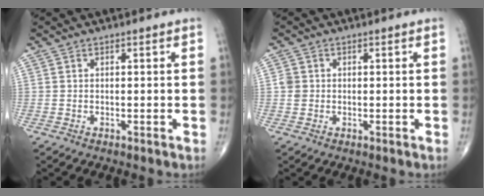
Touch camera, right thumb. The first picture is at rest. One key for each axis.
{"total": 1.8, "fx": 0.1, "fy": 1.7, "fz": 0.6, "tx": -0.003, "ty": 0.003, "tz": 0.002}